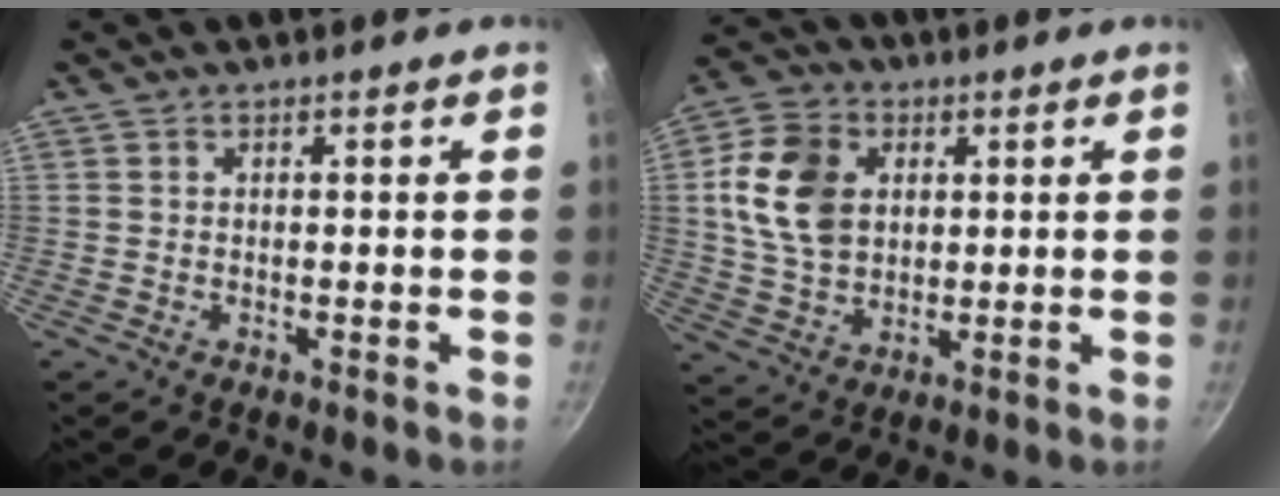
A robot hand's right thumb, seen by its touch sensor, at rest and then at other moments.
{"total": 13.7, "force": [2.7, 10.0, 8.9], "torque": [-0.152, -0.003, 0.049]}